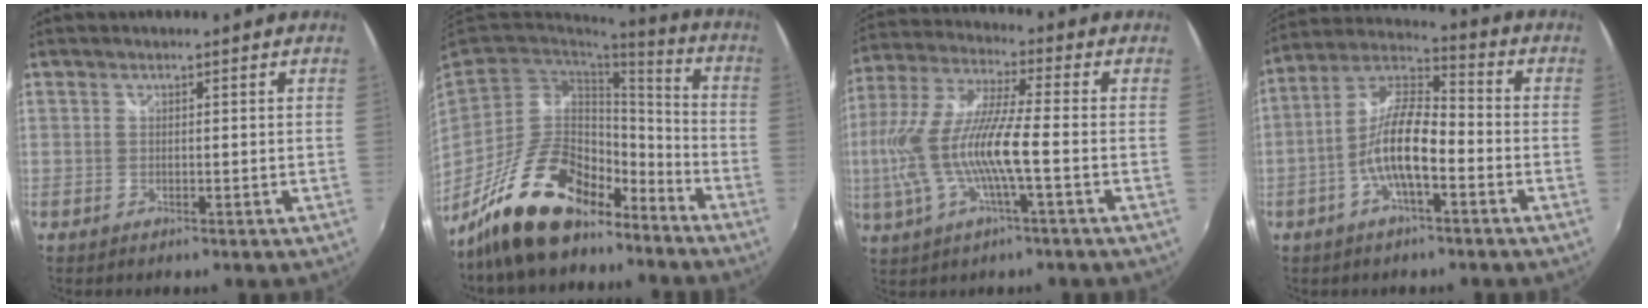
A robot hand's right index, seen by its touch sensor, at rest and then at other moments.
{"total": 20.1, "force": [-14.5, 9.3, 10.3], "torque": [-0.202, 0.017, -0.234]}
{"total": 15.3, "force": [-2.8, 2.2, 14.9], "torque": [-0.288, -0.007, -0.052]}
{"total": 11.2, "force": [-3.9, 3.4, 9.9], "torque": [-0.208, 0.011, -0.076]}